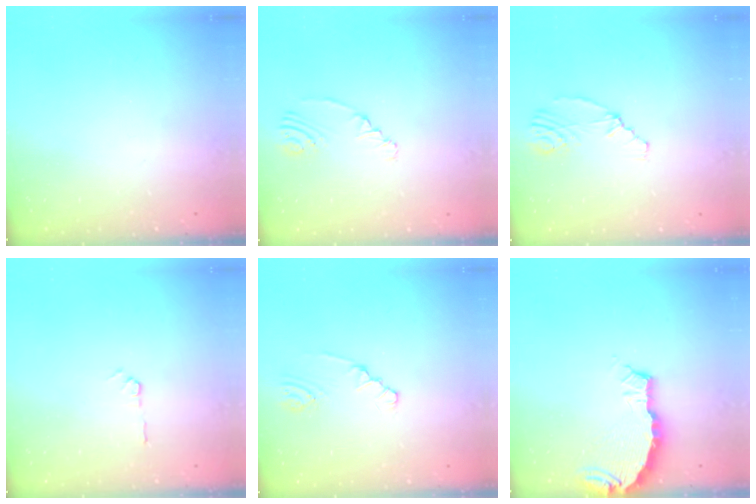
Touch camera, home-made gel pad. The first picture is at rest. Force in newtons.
{"total": 5.6, "press": 2.8, "slide": 4.9}
{"total": 5.3, "press": 2.4, "slide": 4.7}
{"total": 3.5, "press": 3.5, "slide": 0.5}
{"total": 1.8, "press": 1.8, "slide": 0.2}
{"total": 5.7, "press": 5.7, "slide": 0.3}